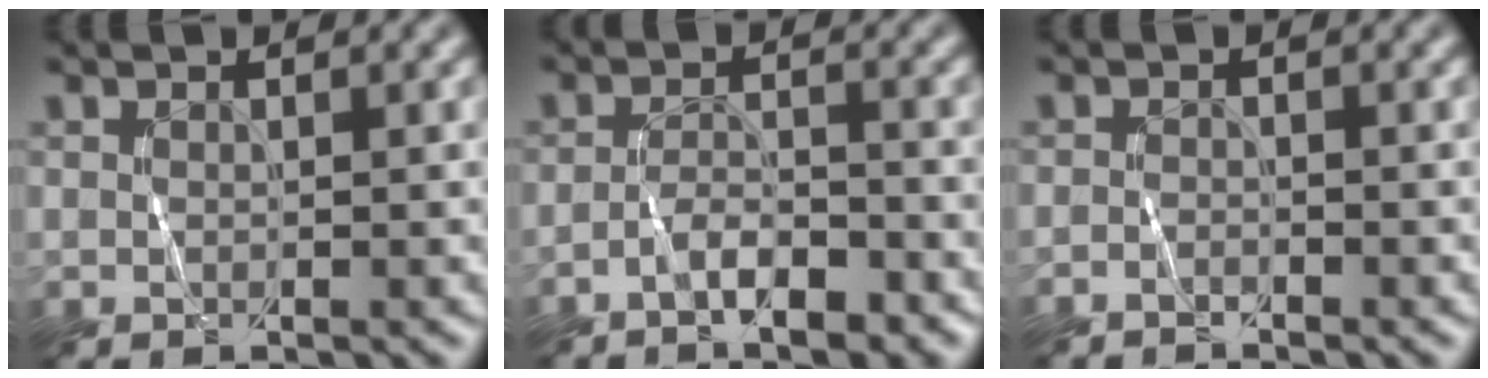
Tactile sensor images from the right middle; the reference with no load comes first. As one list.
[{"total": 3.0, "force": [-2.4, 0.8, 1.7], "torque": [-0.029, 0.006, -0.042]}, {"total": 1.1, "force": [-1.1, -0.1, -0.2], "torque": [0.004, 0.000, -0.021]}]